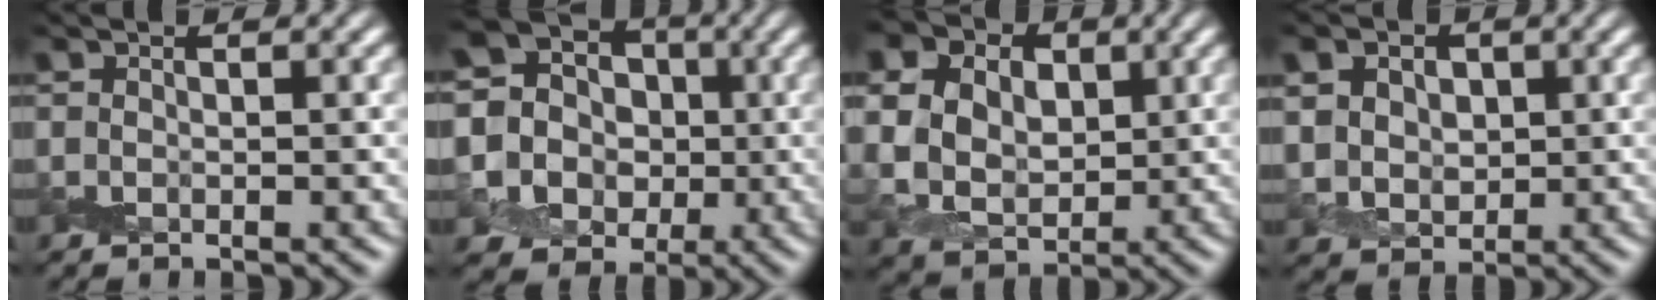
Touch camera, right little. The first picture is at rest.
{"total": 12.4, "force": [-0.6, 11.9, 3.5], "torque": [-0.118, 0.012, -0.030]}
{"total": 14.0, "force": [4.8, 10.8, 7.4], "torque": [-0.150, 0.028, 0.072]}
{"total": 6.3, "force": [2.1, 5.0, 3.3], "torque": [-0.081, 0.016, 0.029]}